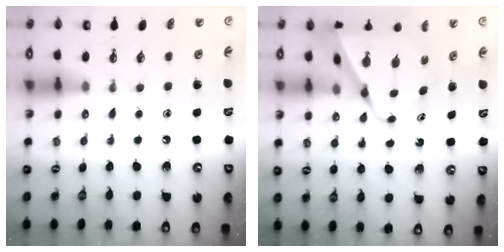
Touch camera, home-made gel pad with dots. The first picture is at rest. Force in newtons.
{"total": 9.0, "press": 9.0, "slide": 0.5}